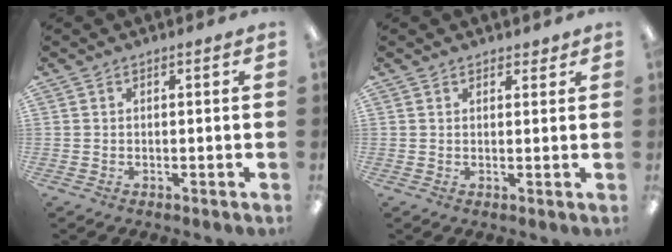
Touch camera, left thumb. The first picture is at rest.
{"total": 1.9, "force": [1.6, 1.0, 0.2], "torque": [0.003, -0.002, 0.029]}